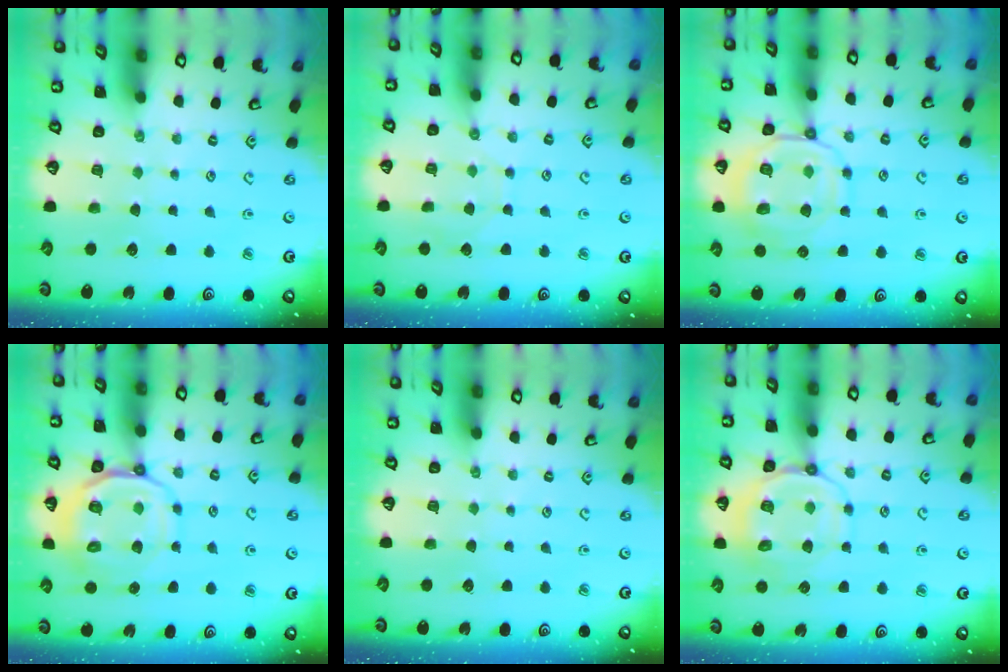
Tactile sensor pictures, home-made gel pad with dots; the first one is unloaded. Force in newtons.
{"total": 3.0, "press": 2.9, "slide": 0.4}
{"total": 12.6, "press": 12.6, "slide": 1.2}
{"total": 12.5, "press": 12.3, "slide": 1.9}
{"total": 0.0}
{"total": 11.3, "press": 11.2, "slide": 1.2}